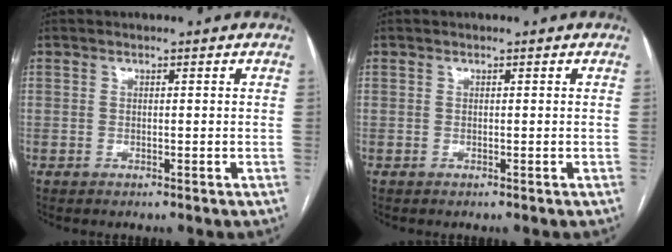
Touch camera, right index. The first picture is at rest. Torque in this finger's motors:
{"motor_torque": [0.00, 0.00, 0.00, 0.00]}